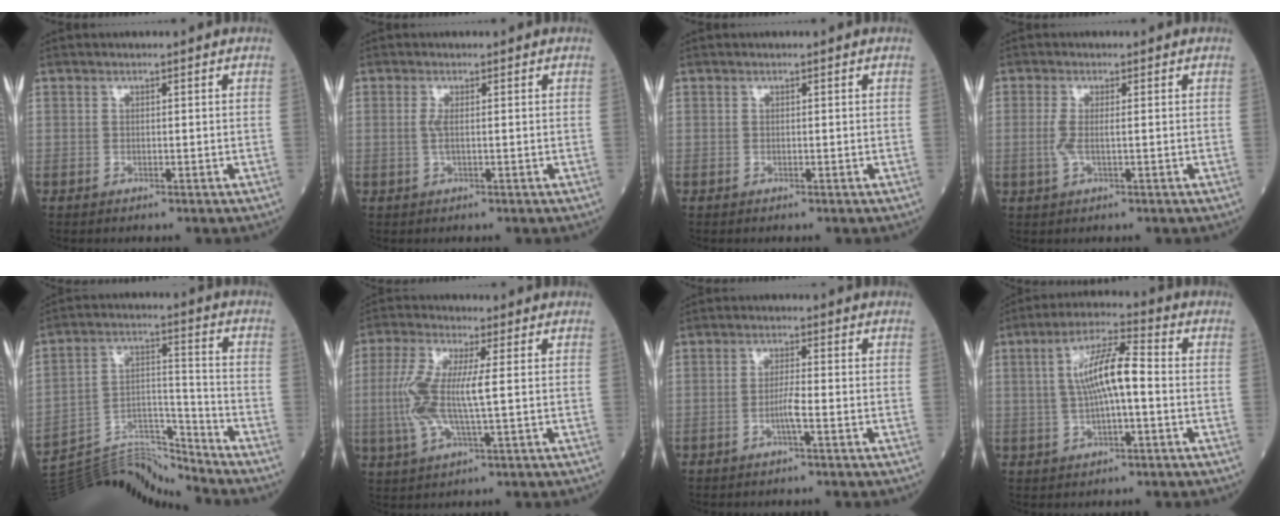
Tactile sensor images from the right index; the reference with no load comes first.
{"total": 1.5, "force": [0.1, 0.1, 1.5], "torque": [-0.038, -0.001, 0.000]}
{"total": 0.0}
{"total": 2.5, "force": [-0.1, 0.4, 2.4], "torque": [-0.059, -0.003, -0.004]}
{"total": 14.7, "force": [-14.6, -1.3, 0.7], "torque": [-0.017, 0.039, -0.257]}
{"total": 8.8, "force": [0.2, 1.3, 8.7], "torque": [-0.208, 0.005, -0.001]}
{"total": 2.7, "force": [-1.1, -0.3, 2.4], "torque": [-0.047, -0.002, -0.023]}
{"total": 8.9, "force": [0.3, 1.6, 8.8], "torque": [-0.167, 0.018, 0.001]}